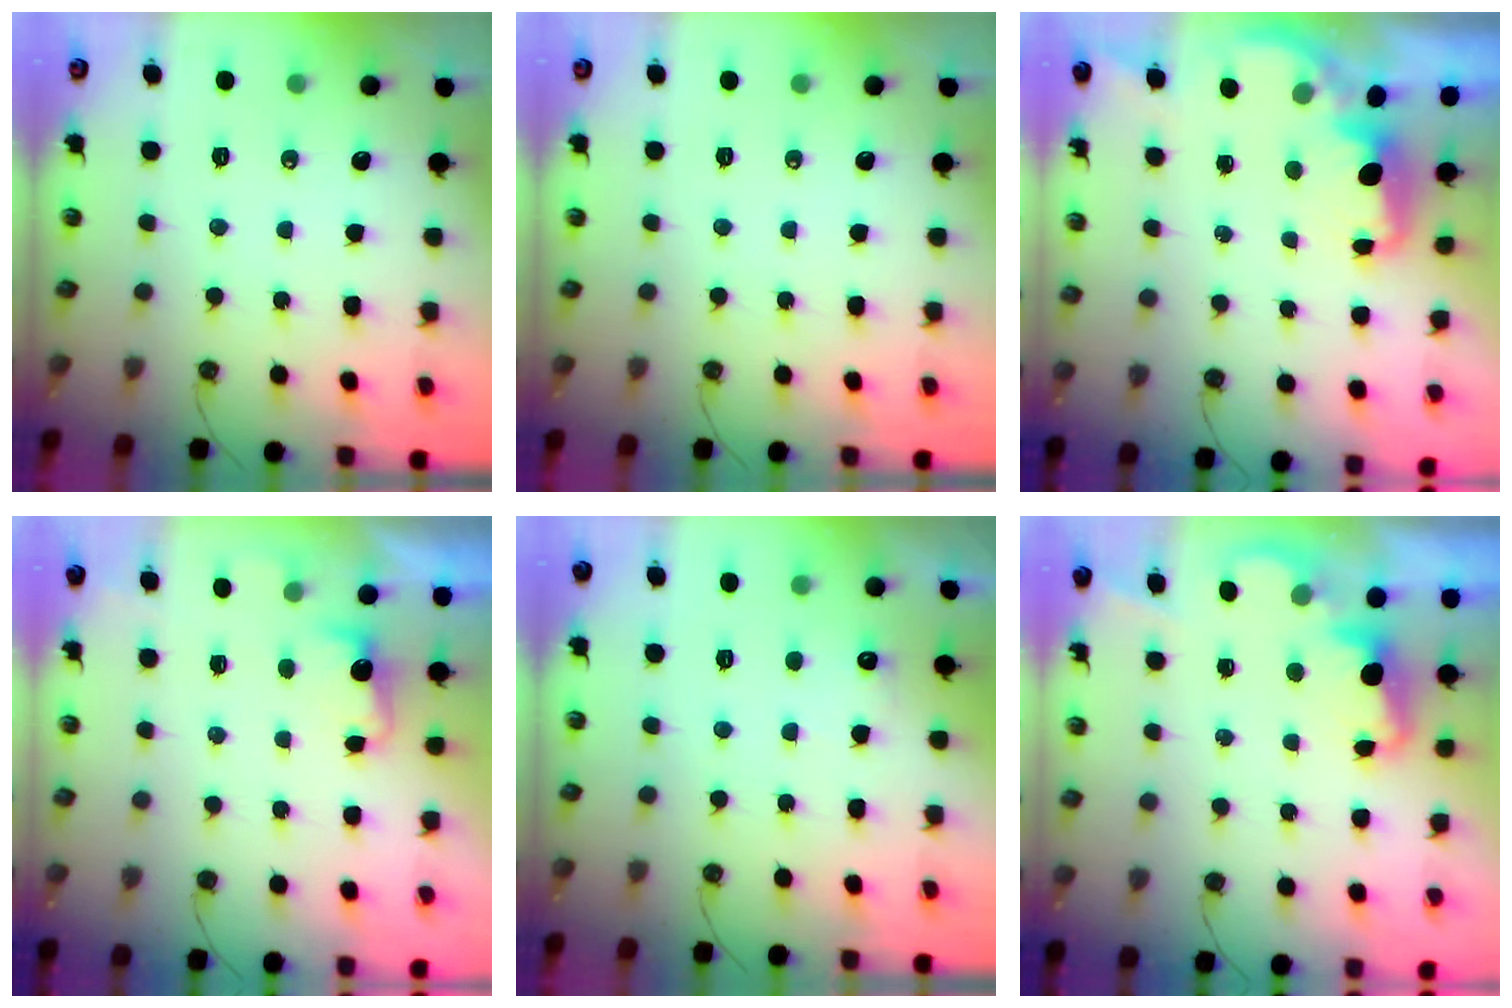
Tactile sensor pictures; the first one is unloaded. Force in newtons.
{"total": 0.0}
{"total": 1.6, "press": 1.5, "slide": 0.7}
{"total": 1.5, "press": 1.3, "slide": 0.8}
{"total": 5.0, "press": 4.9, "slide": 1.2}
{"total": 2.4, "press": 2.4, "slide": 0.5}